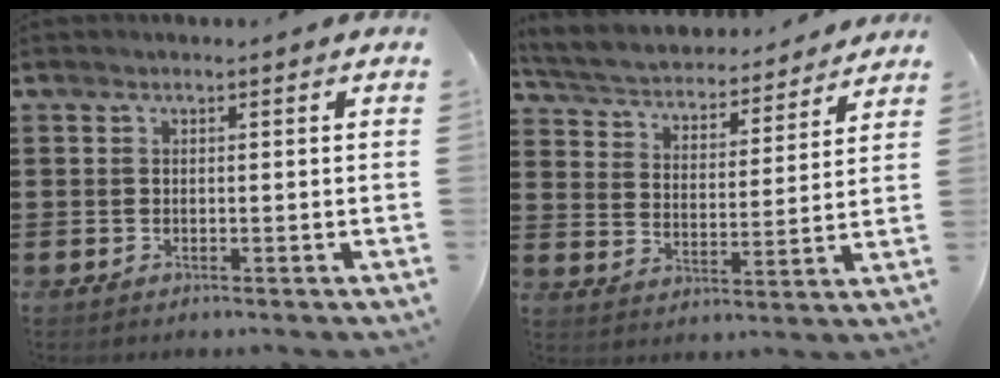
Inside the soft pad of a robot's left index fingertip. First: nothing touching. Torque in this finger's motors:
{"motor_torque": [2.14, 0.00, 0.54, 0.10]}